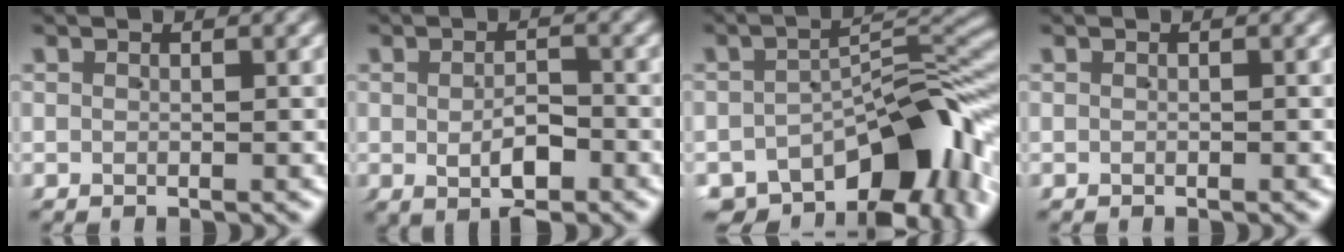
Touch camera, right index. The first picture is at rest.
{"total": 3.4, "force": [-1.0, 1.6, 2.8], "torque": [-0.039, -0.013, -0.009]}
{"total": 13.8, "force": [-8.5, 6.6, 8.7], "torque": [-0.115, -0.020, -0.118]}
{"total": 0.0}